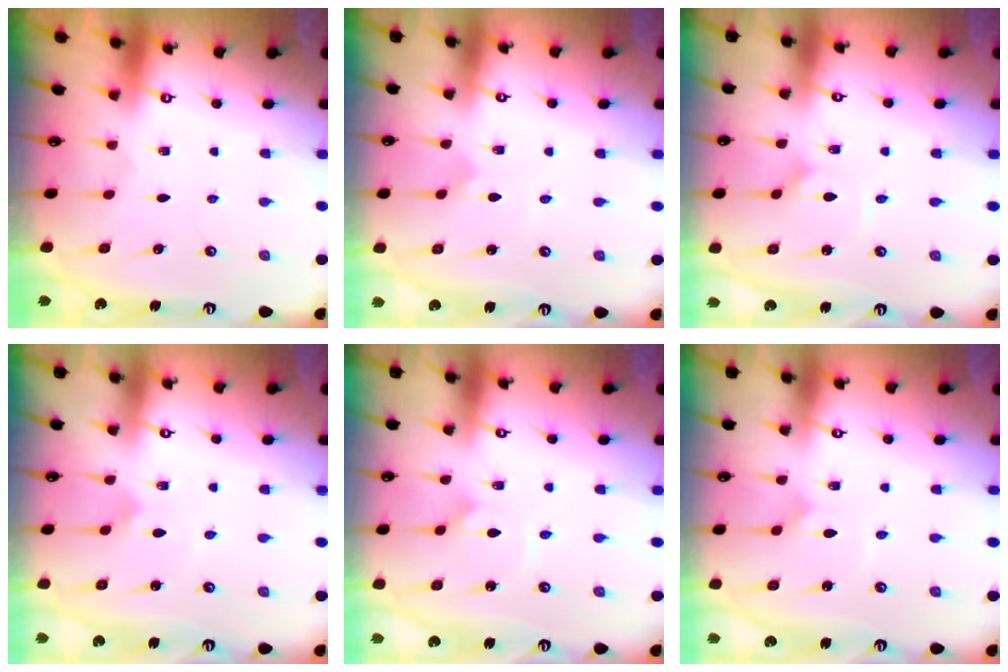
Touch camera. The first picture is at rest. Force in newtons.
{"total": 0.0}
{"total": 1.0, "press": 1.0, "slide": 0.1}
{"total": 1.0, "press": 1.0, "slide": 0.1}
{"total": 2.4, "press": 2.4, "slide": 0.1}
{"total": 1.4, "press": 1.4, "slide": 0.0}